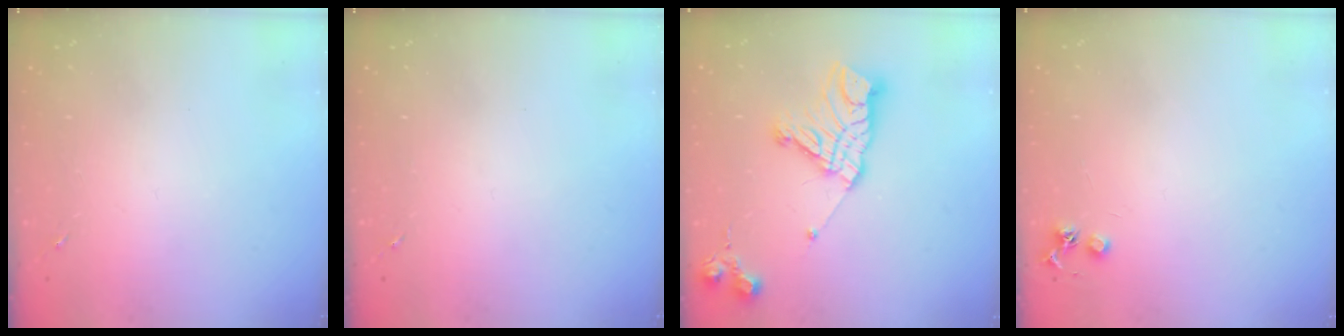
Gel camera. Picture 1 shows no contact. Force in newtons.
{"total": 0.0}
{"total": 16.2, "press": 16.1, "slide": 1.6}
{"total": 4.1, "press": 4.1, "slide": 0.5}